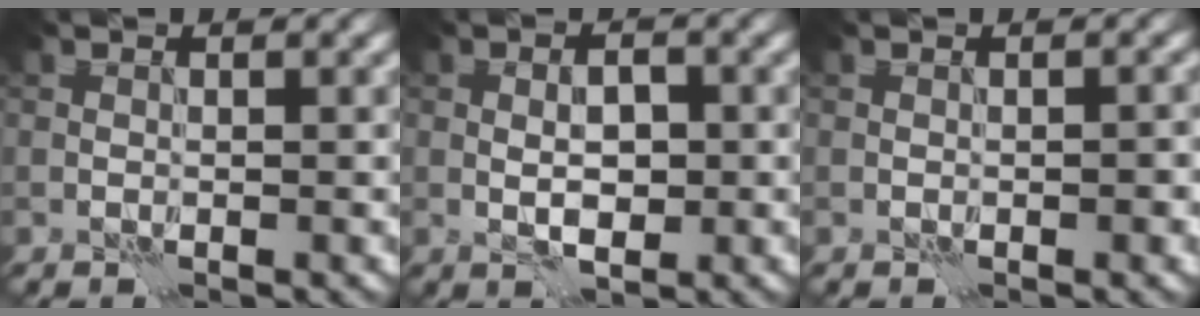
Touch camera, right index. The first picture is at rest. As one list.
[{"total": 2.9, "force": [-0.3, 1.5, 2.5], "torque": [-0.038, 0.002, -0.005]}, {"total": 1.0, "force": [-0.3, 0.3, 0.9], "torque": [-0.015, 0.003, -0.004]}]